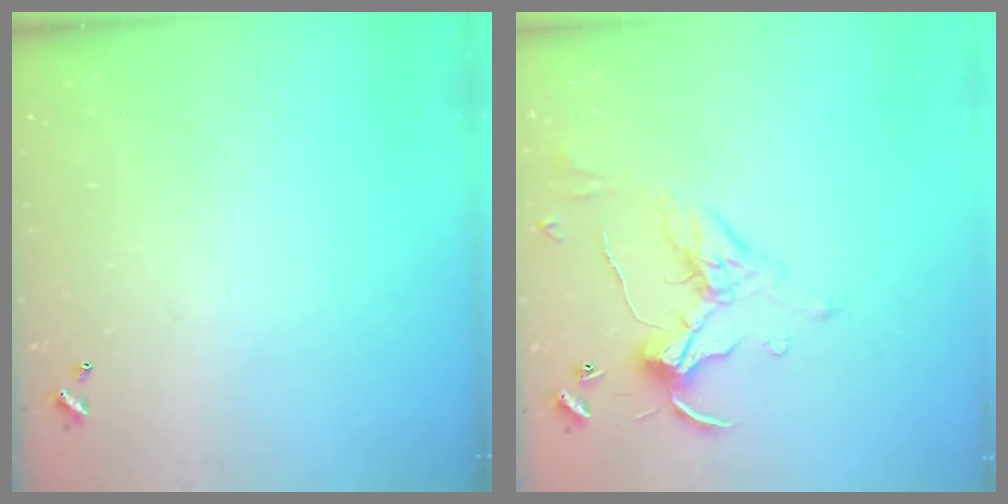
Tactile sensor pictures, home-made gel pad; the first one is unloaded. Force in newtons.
{"total": 1.7, "press": 1.5, "slide": 0.8}